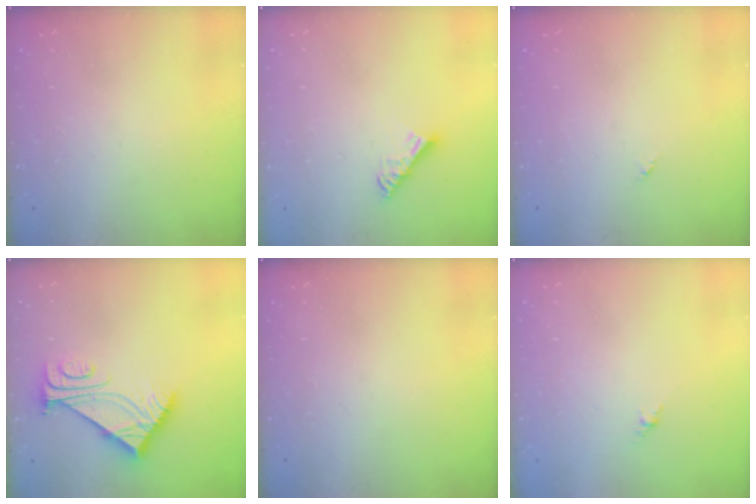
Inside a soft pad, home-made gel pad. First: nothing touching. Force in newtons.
{"total": 6.1, "press": 6.1, "slide": 0.4}
{"total": 0.0}
{"total": 8.1, "press": 8.0, "slide": 1.0}
{"total": 0.0}
{"total": 1.5, "press": 1.4, "slide": 0.6}